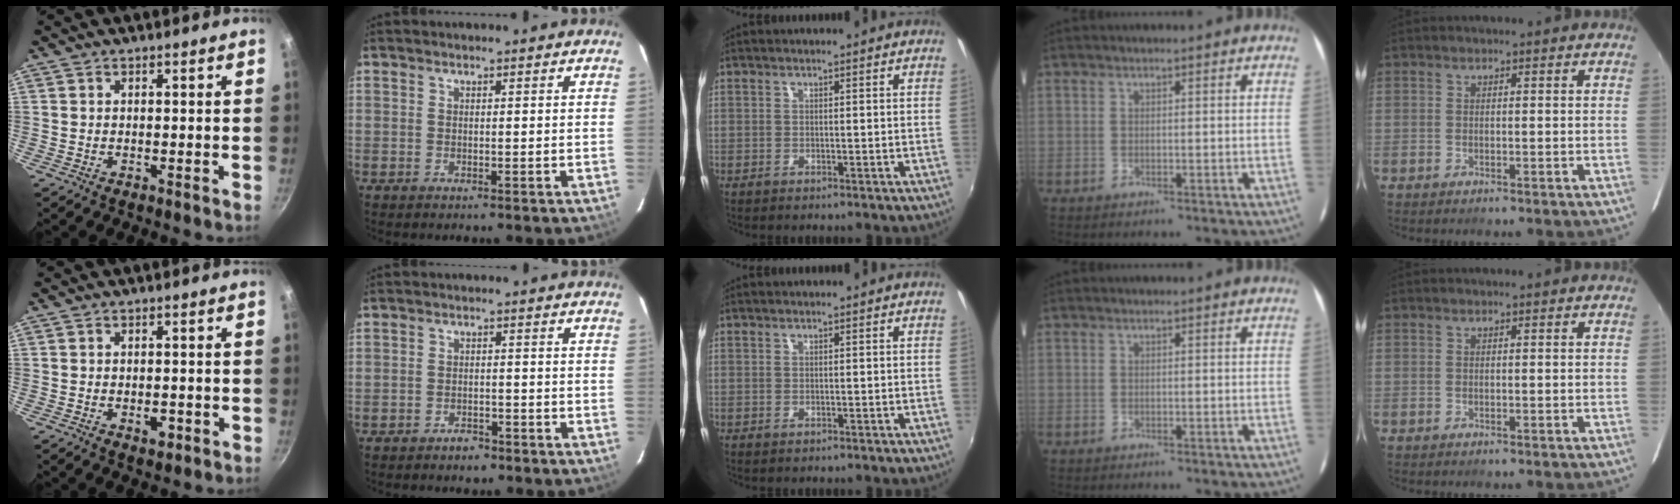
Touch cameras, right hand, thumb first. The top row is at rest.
{"thumb": {"total": 2.9, "force": [-1.1, 1.7, 2.1], "torque": [-0.025, 0.004, -0.013]}, "index": {"total": 3.0, "force": [-2.4, 1.5, 0.9], "torque": [-0.026, 0.006, -0.036]}}